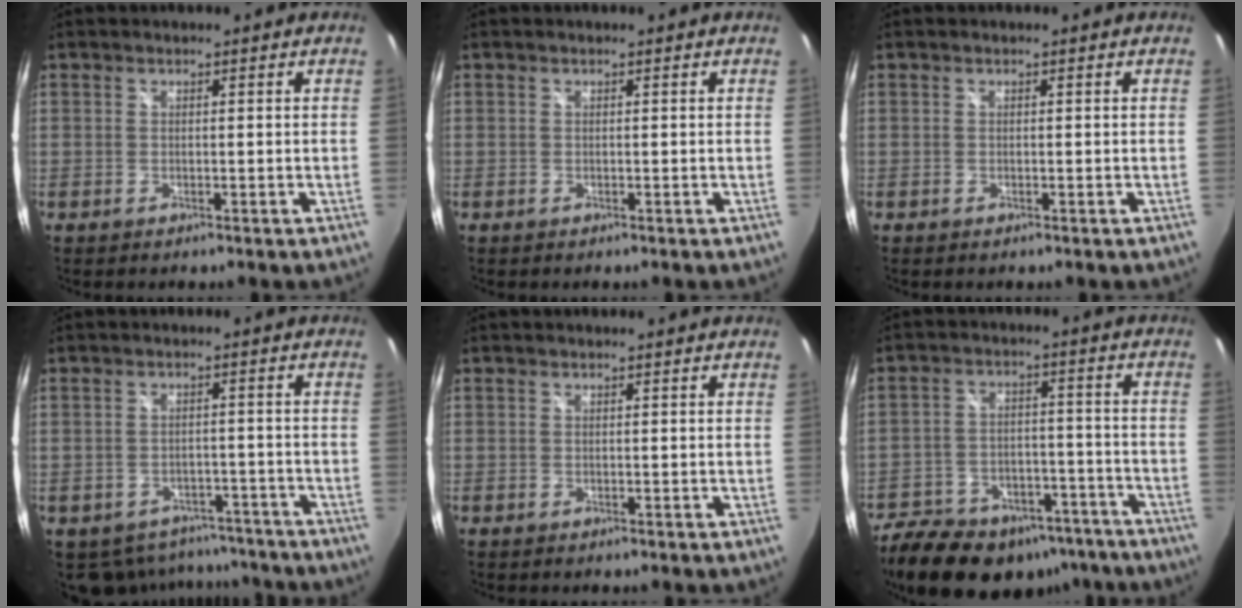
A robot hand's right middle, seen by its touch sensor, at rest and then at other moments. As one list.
[{"total": 0.0}, {"total": 0.0}, {"total": 11.3, "force": [-8.6, 6.7, 3.1], "torque": [-0.075, 0.009, -0.094]}, {"total": 0.0}, {"total": 22.9, "force": [-16.3, 11.9, 10.9], "torque": [-0.231, -0.003, -0.224]}]